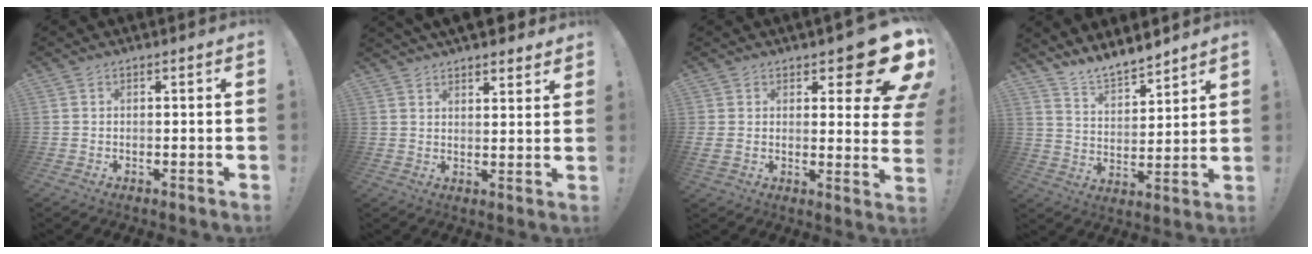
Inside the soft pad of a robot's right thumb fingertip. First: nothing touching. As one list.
[{"total": 5.4, "force": [4.8, 2.0, 1.6], "torque": [-0.023, -0.028, 0.087]}, {"total": 13.3, "force": [8.1, 4.8, 9.4], "torque": [-0.111, -0.076, 0.137]}, {"total": 8.9, "force": [8.7, 1.4, 1.4], "torque": [-0.041, -0.079, 0.163]}]